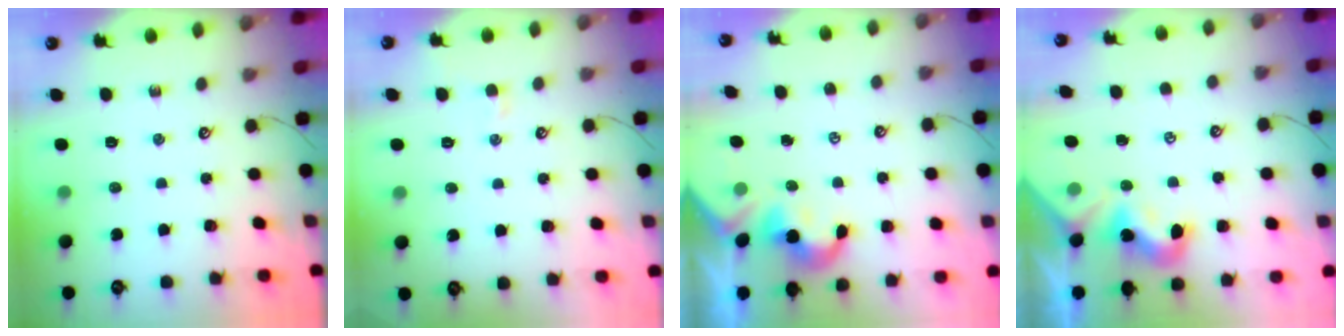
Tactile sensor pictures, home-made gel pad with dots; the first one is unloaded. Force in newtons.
{"total": 0.7, "press": 0.6, "slide": 0.5}
{"total": 2.1, "press": 2.1, "slide": 0.4}
{"total": 1.7, "press": 1.7, "slide": 0.1}